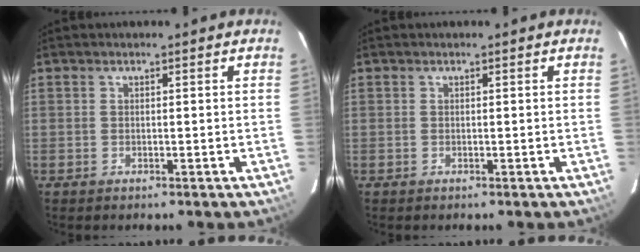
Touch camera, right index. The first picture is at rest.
{"total": 0.0}